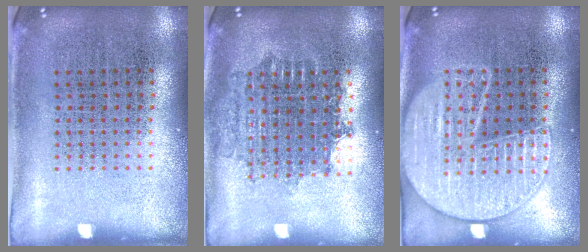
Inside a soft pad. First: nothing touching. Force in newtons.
{"total": 1.7, "press": 1.4, "slide": 0.9}
{"total": 2.3, "press": 2.3, "slide": 0.3}